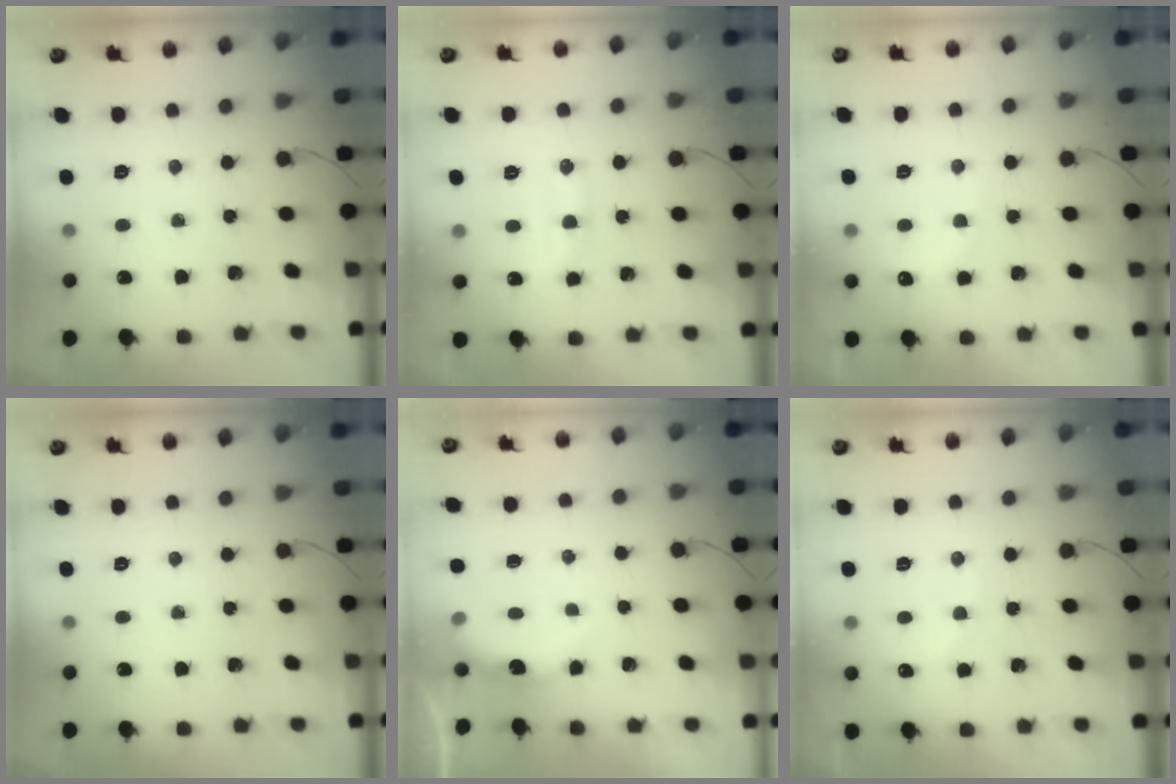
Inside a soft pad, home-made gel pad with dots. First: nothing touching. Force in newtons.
{"total": 8.0, "press": 7.9, "slide": 1.0}
{"total": 8.9, "press": 8.8, "slide": 1.5}
{"total": 0.0}
{"total": 3.8, "press": 3.8, "slide": 0.4}
{"total": 5.3, "press": 5.2, "slide": 1.0}